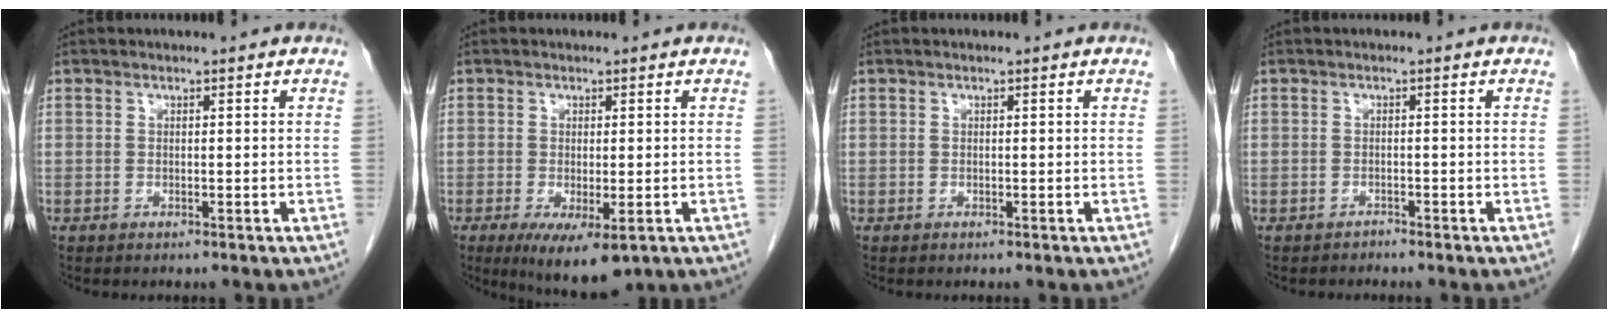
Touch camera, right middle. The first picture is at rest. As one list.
[{"total": 7.9, "force": [-4.1, 2.5, 6.3], "torque": [-0.091, -0.021, -0.059]}, {"total": 0.0}, {"total": 0.6, "force": [-0.6, 0.0, -0.1], "torque": [-0.006, -0.004, -0.012]}]